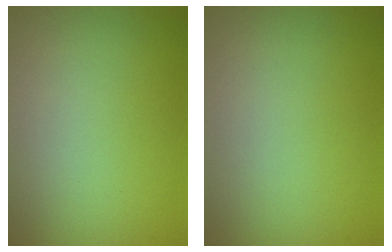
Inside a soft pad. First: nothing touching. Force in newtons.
{"total": 0.0}